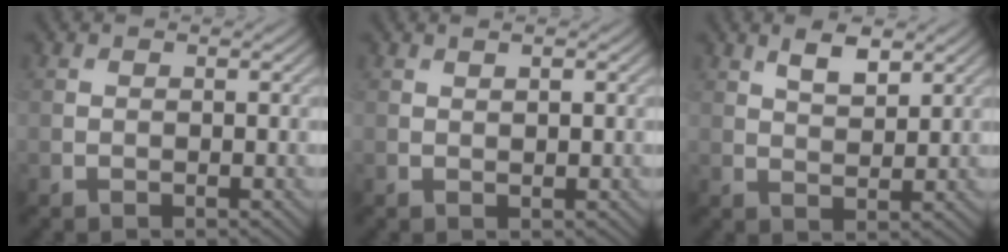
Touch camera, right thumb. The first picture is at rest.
{"total": 1.0, "force": [0.6, 0.1, 0.8], "torque": [-0.015, 0.004, 0.011]}
{"total": 3.9, "force": [2.5, 1.4, 2.7], "torque": [-0.059, 0.000, 0.048]}